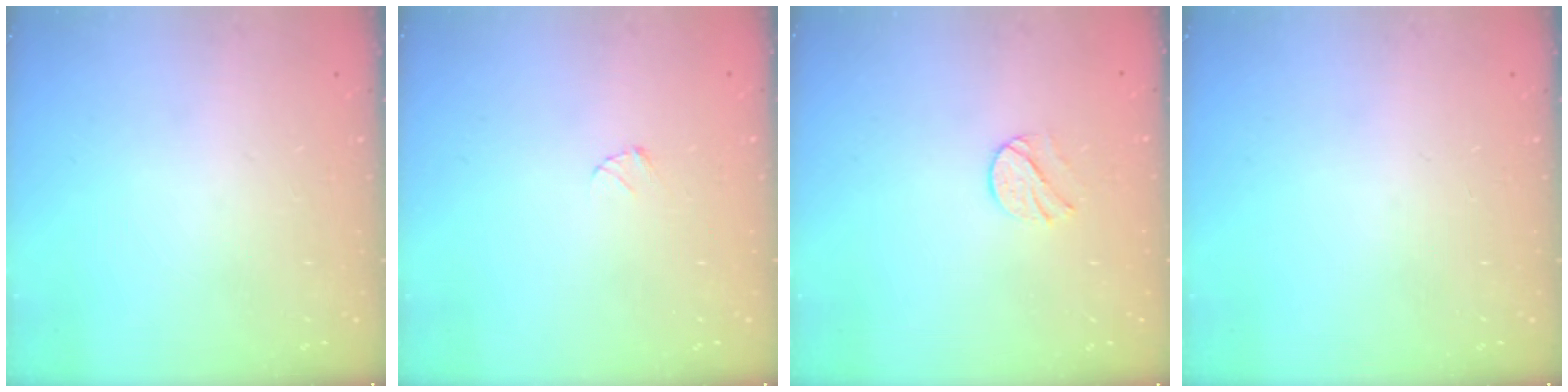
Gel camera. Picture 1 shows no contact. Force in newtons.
{"total": 2.7, "press": 2.7, "slide": 0.3}
{"total": 5.5, "press": 5.4, "slide": 0.6}
{"total": 0.0}